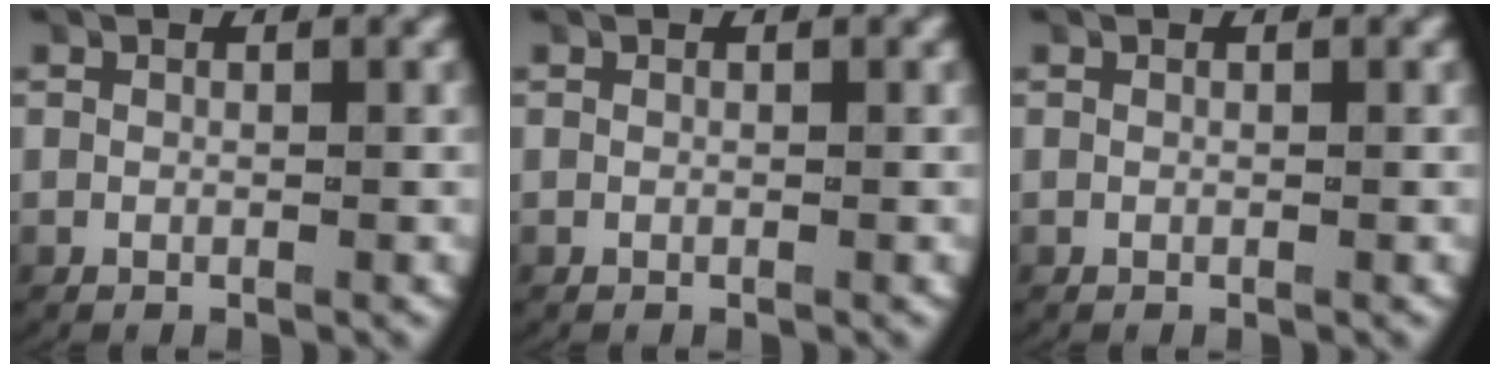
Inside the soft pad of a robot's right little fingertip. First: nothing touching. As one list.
[{"total": 0.0}, {"total": 0.0}]